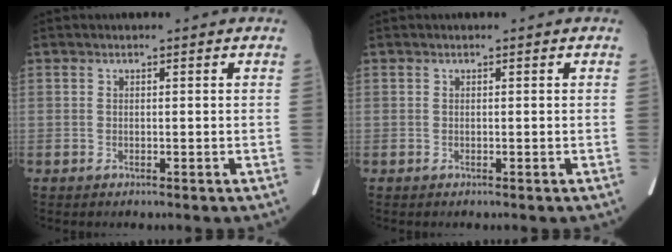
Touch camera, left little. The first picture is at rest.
{"total": 0.0}